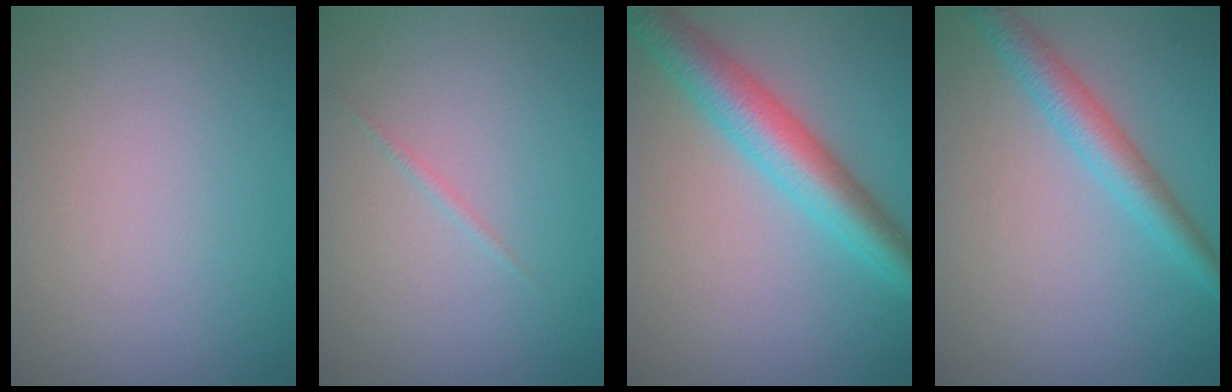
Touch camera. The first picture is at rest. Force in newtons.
{"total": 0.5, "press": 0.5, "slide": 0.0}
{"total": 6.0, "press": 6.0, "slide": 0.2}
{"total": 3.3, "press": 3.3, "slide": 0.1}